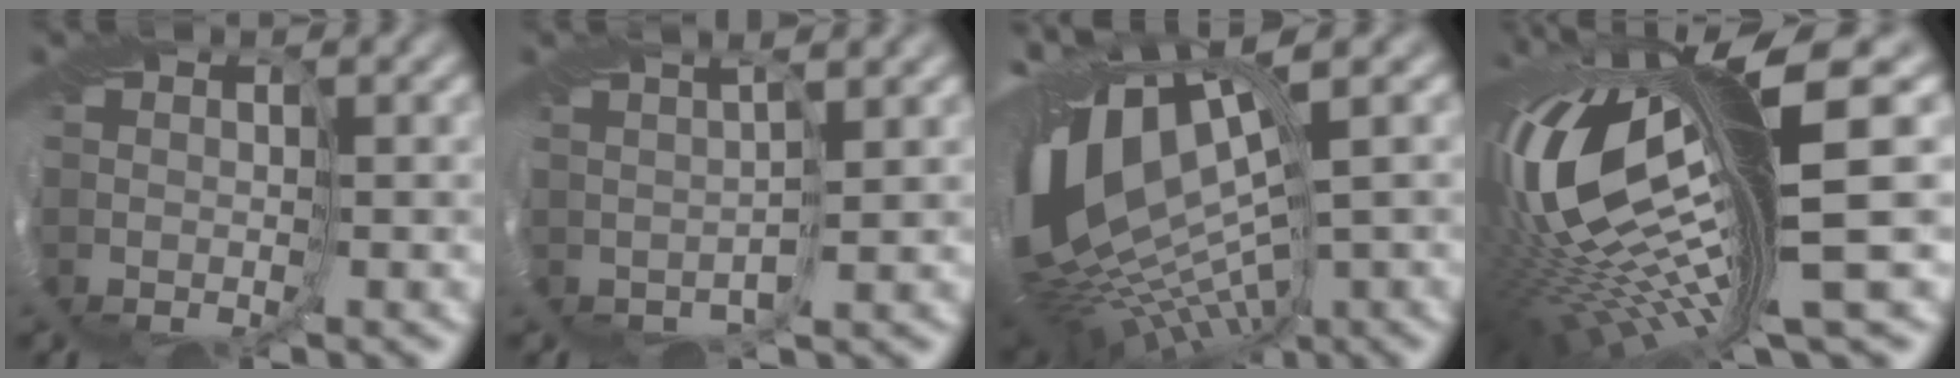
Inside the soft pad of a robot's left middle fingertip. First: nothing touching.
{"total": 1.9, "force": [1.6, -1.1, 0.0], "torque": [0.004, 0.029, 0.018]}
{"total": 14.9, "force": [1.3, 6.4, 13.4], "torque": [-0.279, -0.017, 0.051]}
{"total": 16.1, "force": [-0.2, 3.2, 15.8], "torque": [-0.303, -0.036, 0.020]}